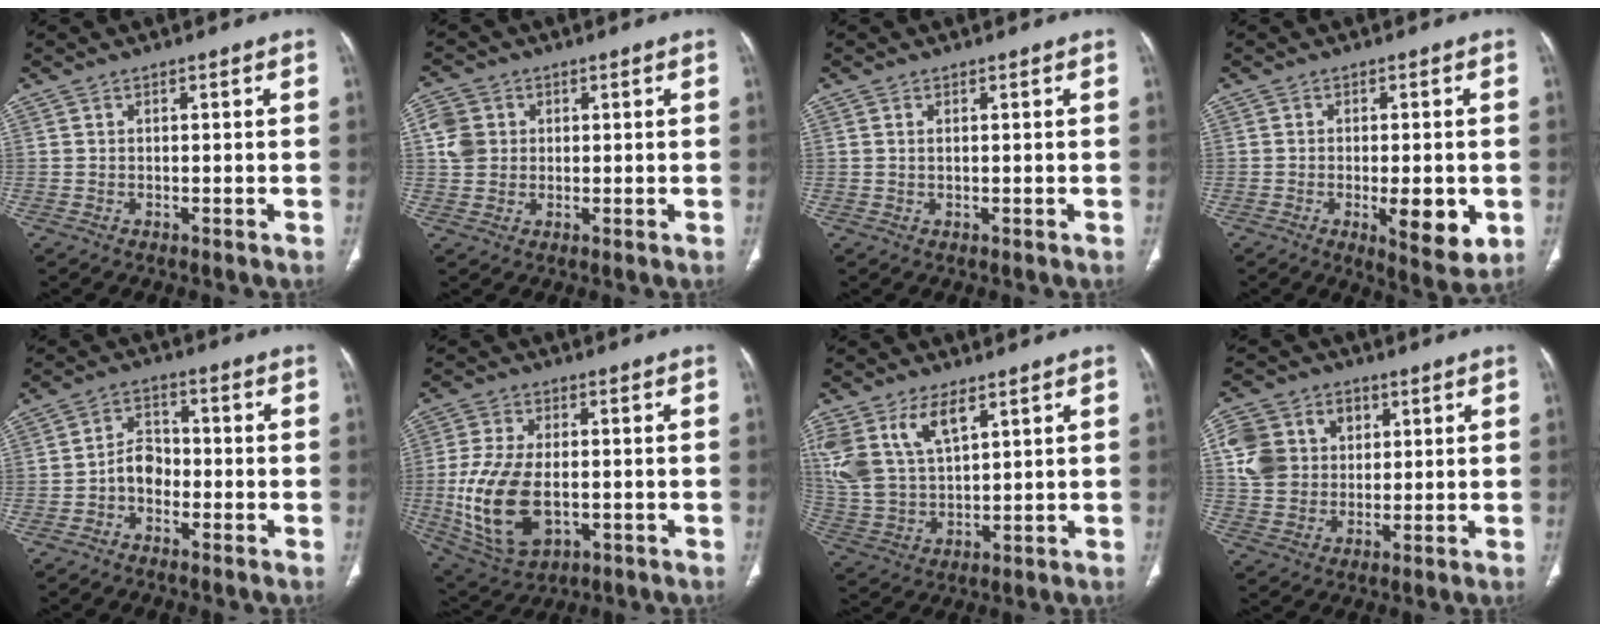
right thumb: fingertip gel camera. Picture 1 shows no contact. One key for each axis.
{"total": 5.7, "fx": 1.1, "fy": 5.1, "fz": 2.4, "tx": -0.037, "ty": 0.003, "tz": 0.020}
{"total": 0.9, "fx": 0.3, "fy": 0.4, "fz": 0.7, "tx": -0.018, "ty": 0.003, "tz": 0.009}
{"total": 8.8, "fx": -2.1, "fy": 3.1, "fz": 7.9, "tx": -0.099, "ty": -0.016, "tz": -0.025}
{"total": 5.0, "fx": -1.8, "fy": 3.7, "fz": 3.0, "tx": -0.035, "ty": 0.025, "tz": -0.042}
{"total": 16.1, "fx": -2.4, "fy": 9.4, "fz": 12.9, "tx": -0.257, "ty": -0.005, "tz": -0.025}
{"total": 13.8, "fx": 7.0, "fy": 7.2, "fz": 9.4, "tx": -0.192, "ty": -0.016, "tz": 0.150}
{"total": 12.7, "fx": 3.2, "fy": 10.7, "fz": 6.2, "tx": -0.095, "ty": 0.006, "tz": 0.061}